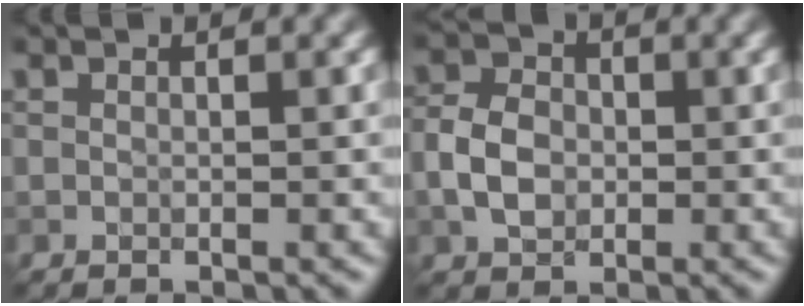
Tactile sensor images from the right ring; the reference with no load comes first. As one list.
[{"total": 4.1, "force": [-0.7, 3.1, 2.6], "torque": [-0.054, 0.004, -0.018]}]